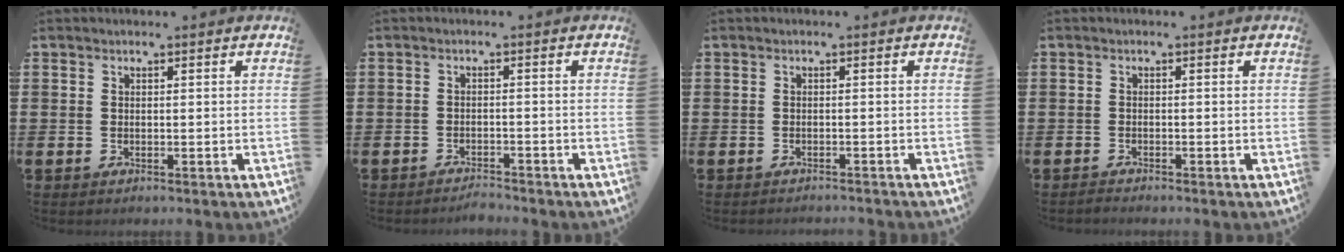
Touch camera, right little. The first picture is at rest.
{"total": 1.6, "force": [-1.6, 0.1, -0.1], "torque": [-0.004, 0.003, -0.034]}
{"total": 0.7, "force": [-0.7, -0.1, -0.1], "torque": [0.001, -0.002, -0.014]}
{"total": 0.6, "force": [-0.6, 0.1, 0.0], "torque": [-0.003, -0.001, -0.012]}